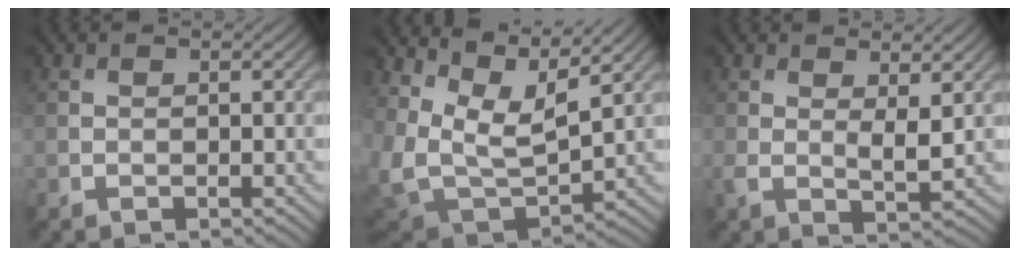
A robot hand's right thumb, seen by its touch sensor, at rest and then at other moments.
{"total": 11.6, "force": [7.0, 5.3, 7.5], "torque": [-0.191, 0.011, 0.127]}
{"total": 3.3, "force": [1.0, 1.1, 2.9], "torque": [-0.062, -0.006, 0.020]}